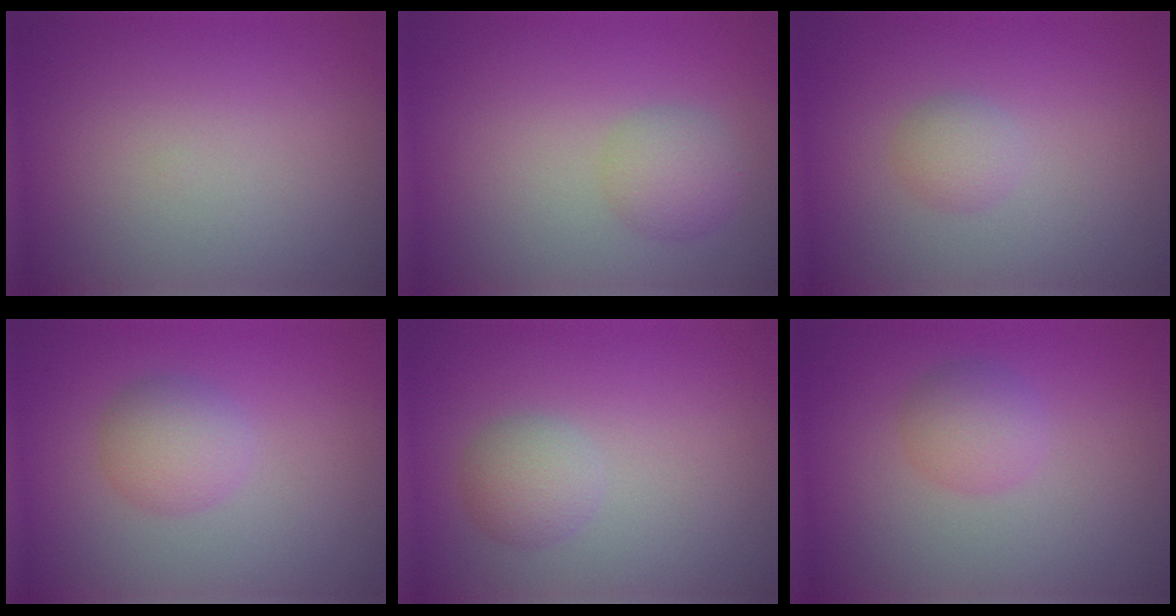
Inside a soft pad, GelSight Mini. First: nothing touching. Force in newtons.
{"total": 2.5, "press": 2.5, "slide": 0.0}
{"total": 1.6, "press": 1.6, "slide": 0.1}
{"total": 2.9, "press": 2.9, "slide": 0.1}
{"total": 2.3, "press": 2.3, "slide": 0.0}
{"total": 2.5, "press": 2.5, "slide": 0.1}